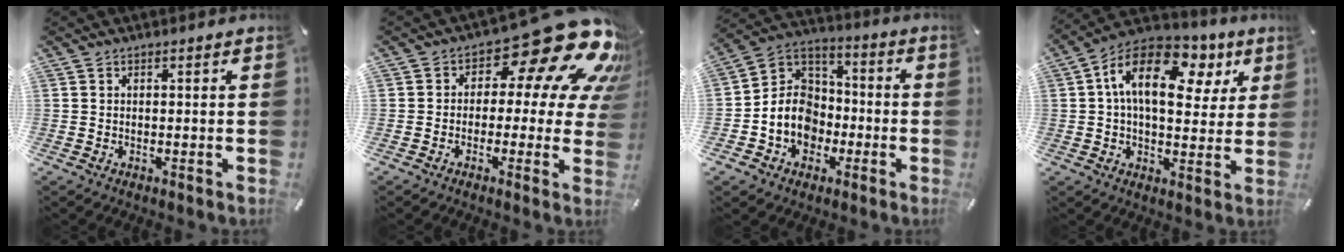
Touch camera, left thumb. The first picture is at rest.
{"total": 18.1, "force": [10.1, 8.0, 12.8], "torque": [-0.167, -0.079, 0.162]}
{"total": 11.7, "force": [-3.7, 10.2, 4.5], "torque": [-0.114, 0.010, -0.068]}
{"total": 17.3, "force": [6.4, 9.9, 12.7], "torque": [-0.215, -0.017, 0.108]}